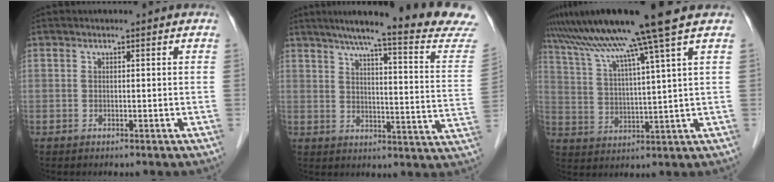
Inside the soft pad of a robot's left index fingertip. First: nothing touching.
{"total": 22.5, "force": [20.1, -0.8, 10.1], "torque": [-0.139, -0.066, 0.241]}
{"total": 13.4, "force": [9.8, -2.7, 8.7], "torque": [-0.144, 0.009, 0.159]}